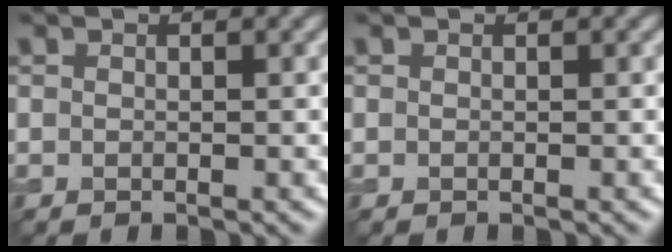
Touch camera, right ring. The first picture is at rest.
{"total": 0.0}